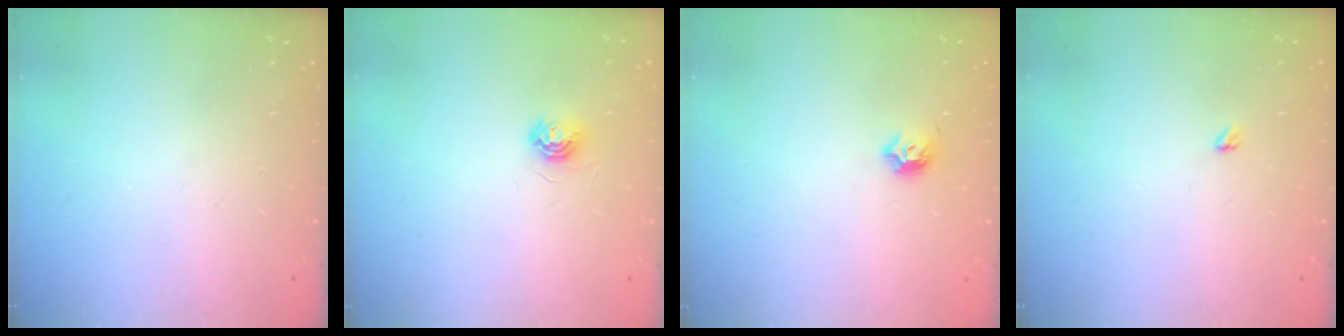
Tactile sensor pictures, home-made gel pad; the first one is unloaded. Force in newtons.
{"total": 5.1, "press": 5.1, "slide": 0.5}
{"total": 4.3, "press": 4.2, "slide": 1.2}
{"total": 2.4, "press": 2.4, "slide": 0.4}